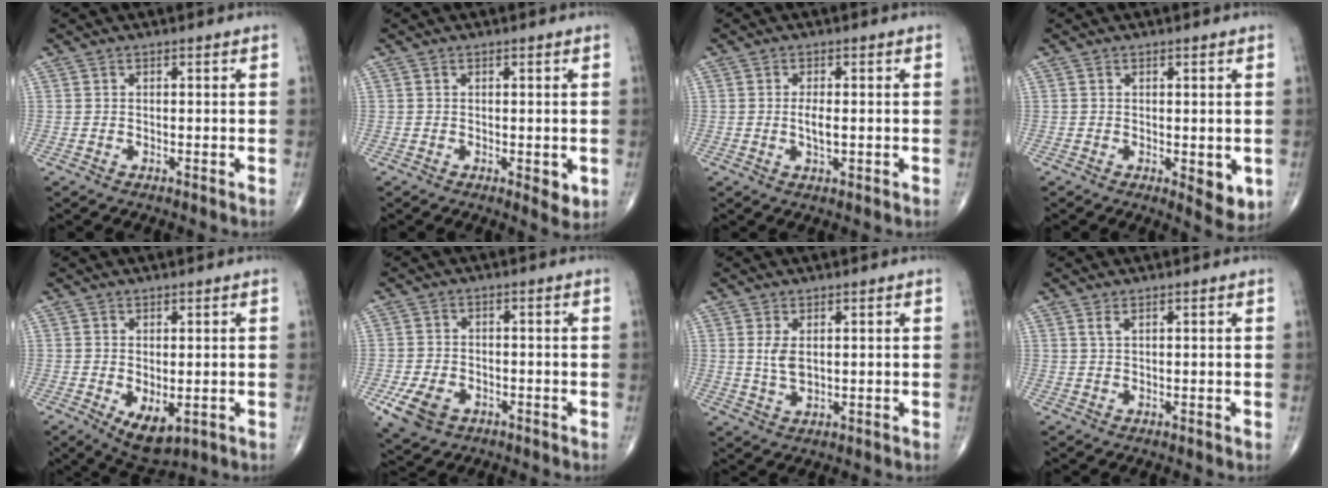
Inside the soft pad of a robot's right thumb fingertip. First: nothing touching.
{"total": 3.0, "force": [-0.5, 1.3, 2.6], "torque": [-0.025, -0.007, -0.005]}
{"total": 3.1, "force": [-0.2, 1.2, 2.8], "torque": [-0.054, -0.003, -0.004]}
{"total": 4.9, "force": [-0.8, 2.2, 4.3], "torque": [-0.043, -0.012, -0.005]}
{"total": 6.4, "force": [-1.5, 3.4, 5.3], "torque": [-0.076, -0.015, -0.008]}
{"total": 7.1, "force": [-3.1, 4.9, 4.1], "torque": [-0.079, 0.007, -0.048]}
{"total": 3.7, "force": [0.9, 1.9, 3.1], "torque": [-0.057, -0.010, 0.025]}
{"total": 1.2, "force": [0.7, 0.3, 0.8], "torque": [-0.018, 0.004, 0.017]}